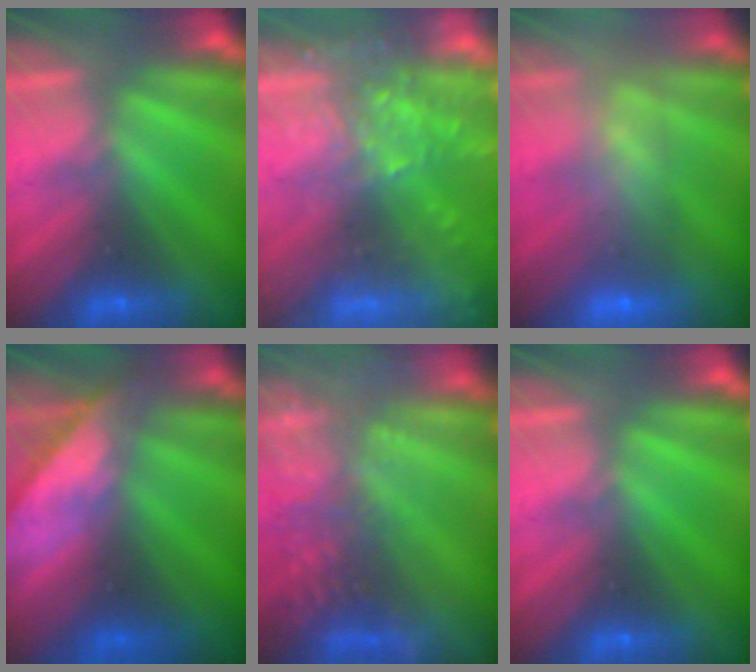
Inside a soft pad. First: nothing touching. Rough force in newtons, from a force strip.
{"total": 7.6}
{"total": 7.9}
{"total": 8.8}
{"total": 8.1}
{"total": 0.0}